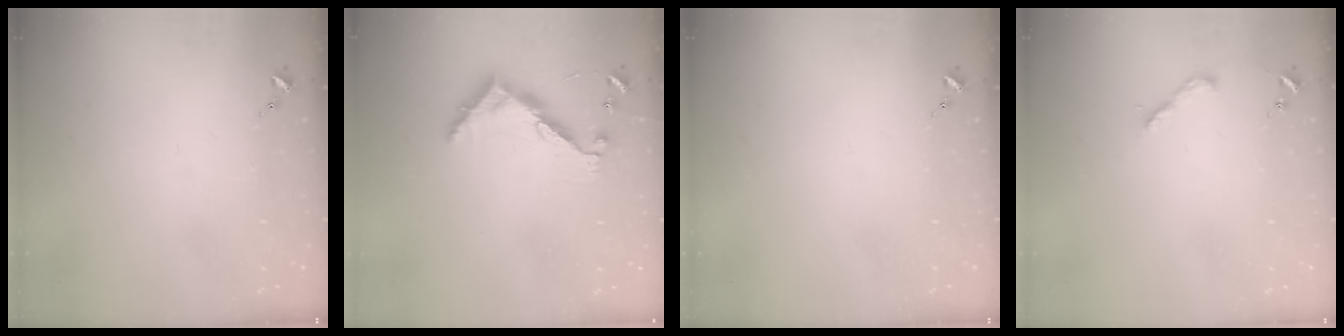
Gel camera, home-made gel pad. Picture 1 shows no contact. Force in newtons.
{"total": 9.0, "press": 9.0, "slide": 0.5}
{"total": 0.0}
{"total": 3.8, "press": 3.8, "slide": 0.3}